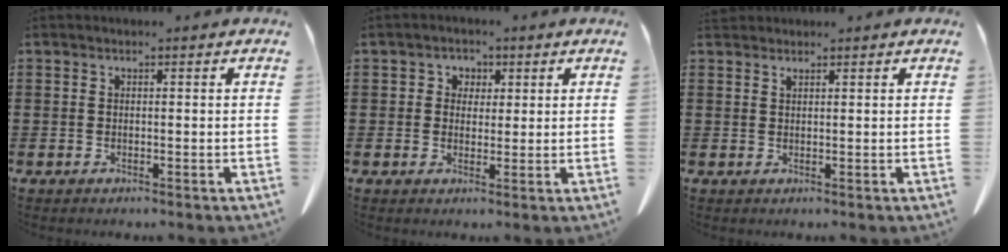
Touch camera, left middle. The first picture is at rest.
{"total": 2.4, "force": [0.8, 2.2, 0.4], "torque": [-0.014, 0.005, 0.011]}
{"total": 1.1, "force": [1.1, 0.2, 0.4], "torque": [-0.011, -0.003, 0.022]}